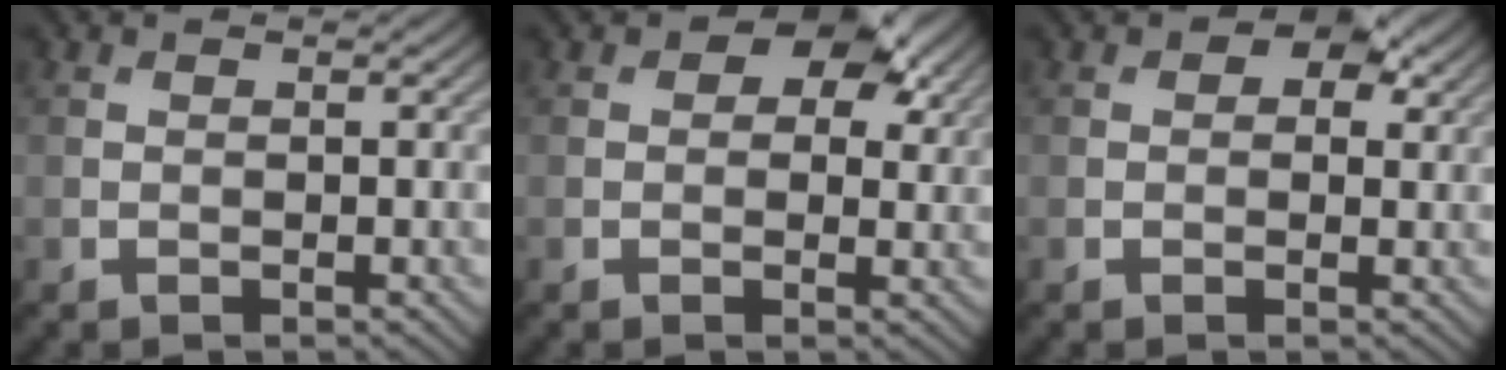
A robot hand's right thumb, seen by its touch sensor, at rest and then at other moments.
{"total": 6.3, "force": [3.0, 3.7, 4.1], "torque": [-0.050, -0.002, 0.036]}
{"total": 3.9, "force": [1.8, 2.4, 2.5], "torque": [-0.027, -0.001, 0.019]}